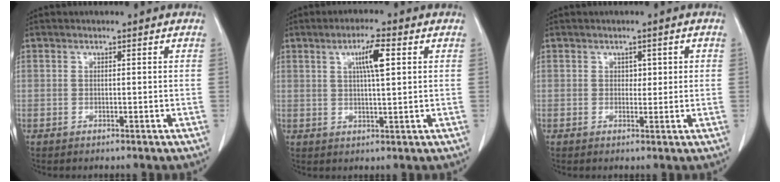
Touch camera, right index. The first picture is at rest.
{"total": 5.5, "force": [1.8, 0.5, 5.1], "torque": [-0.089, 0.003, 0.031]}
{"total": 1.9, "force": [0.5, 1.3, 1.3], "torque": [-0.012, 0.002, 0.006]}